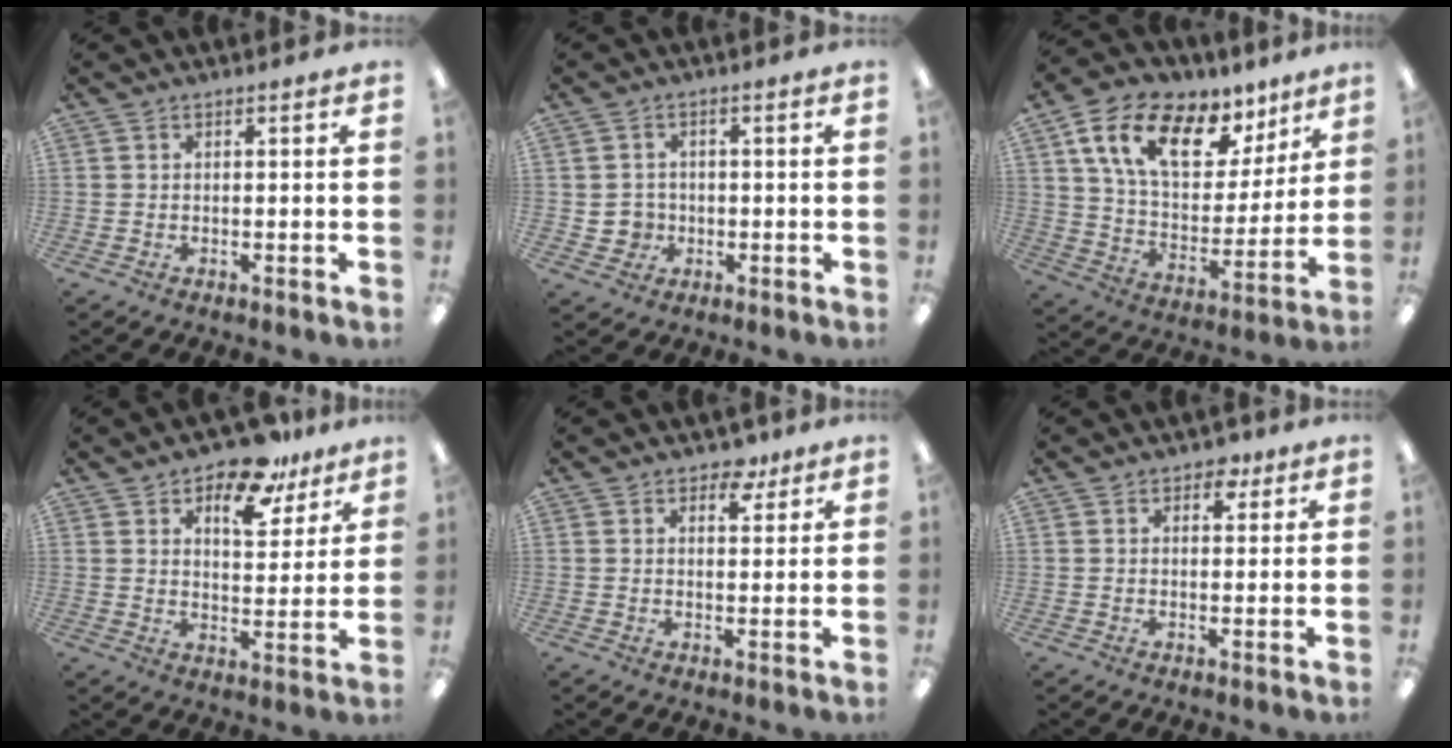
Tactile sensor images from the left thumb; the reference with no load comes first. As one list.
[{"total": 4.2, "force": [-0.7, 4.1, 0.9], "torque": [-0.013, 0.006, -0.012]}, {"total": 19.4, "force": [10.5, 10.4, 12.6], "torque": [-0.222, -0.038, 0.186]}, {"total": 11.8, "force": [8.4, 5.5, 6.0], "torque": [-0.072, -0.048, 0.145]}, {"total": 5.3, "force": [3.6, 3.1, 2.3], "torque": [-0.013, -0.012, 0.060]}, {"total": 3.6, "force": [2.2, 2.4, 1.6], "torque": [-0.004, -0.007, 0.035]}]